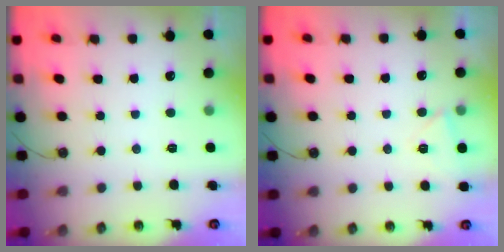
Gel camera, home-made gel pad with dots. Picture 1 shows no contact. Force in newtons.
{"total": 4.4, "press": 2.0, "slide": 4.0}